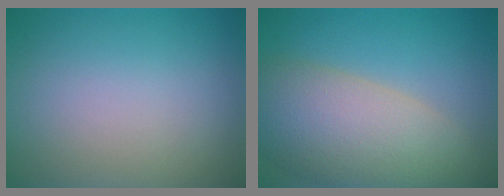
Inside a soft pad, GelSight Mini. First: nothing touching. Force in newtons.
{"total": 9.9, "press": 9.9, "slide": 1.0}